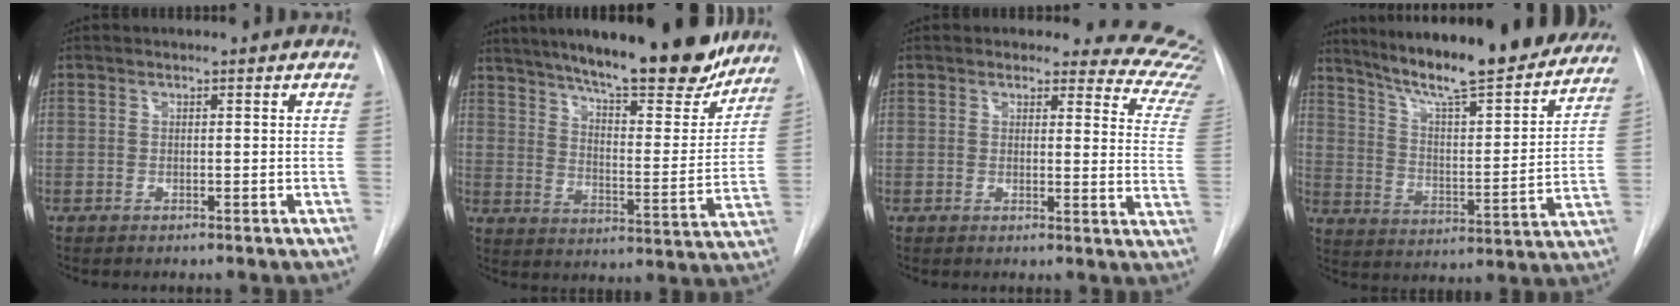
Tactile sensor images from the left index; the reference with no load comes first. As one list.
[{"total": 24.7, "force": [20.4, 4.6, 13.2], "torque": [-0.204, -0.017, 0.276]}, {"total": 12.7, "force": [12.3, 2.9, 1.4], "torque": [0.034, -0.103, 0.086]}, {"total": 24.0, "force": [21.0, 2.4, 11.3], "torque": [-0.185, -0.032, 0.306]}]